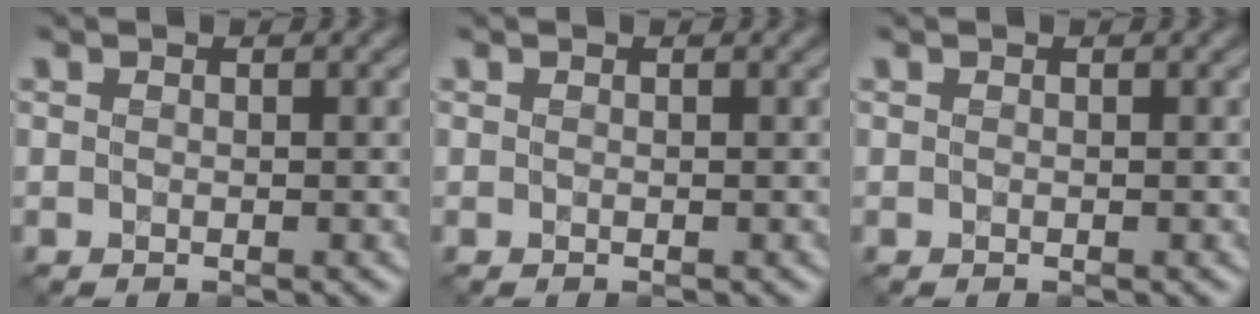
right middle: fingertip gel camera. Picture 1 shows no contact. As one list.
[{"total": 0.0}, {"total": 0.0}]